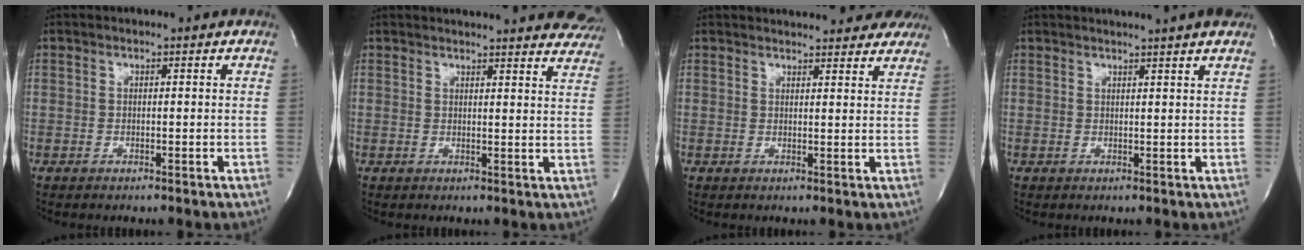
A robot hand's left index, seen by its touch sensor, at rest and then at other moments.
{"total": 24.2, "force": [22.8, 3.7, 7.4], "torque": [-0.117, -0.056, 0.253]}
{"total": 17.2, "force": [16.1, 3.2, 5.0], "torque": [-0.067, 0.009, 0.189]}
{"total": 7.0, "force": [6.3, -1.2, 2.9], "torque": [-0.036, 0.010, 0.061]}